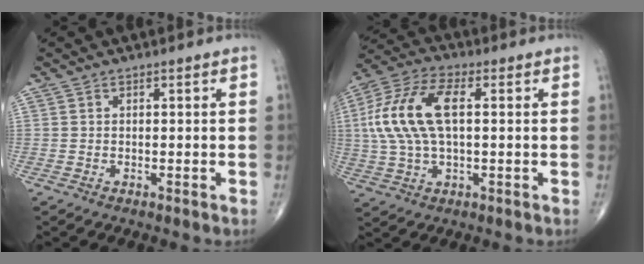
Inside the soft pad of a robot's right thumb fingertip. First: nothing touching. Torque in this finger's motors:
{"motor_torque": [0.40, 0.37, 1.16, 0.21, 0.50]}